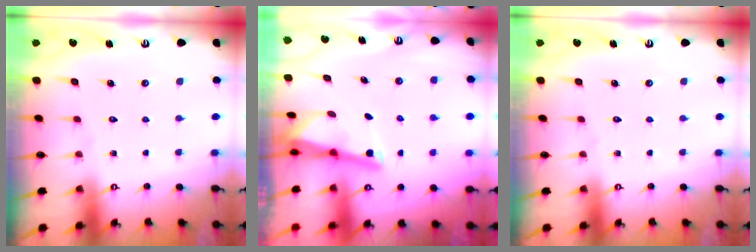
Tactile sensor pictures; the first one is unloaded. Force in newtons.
{"total": 3.0, "press": 3.0, "slide": 0.2}
{"total": 0.0}